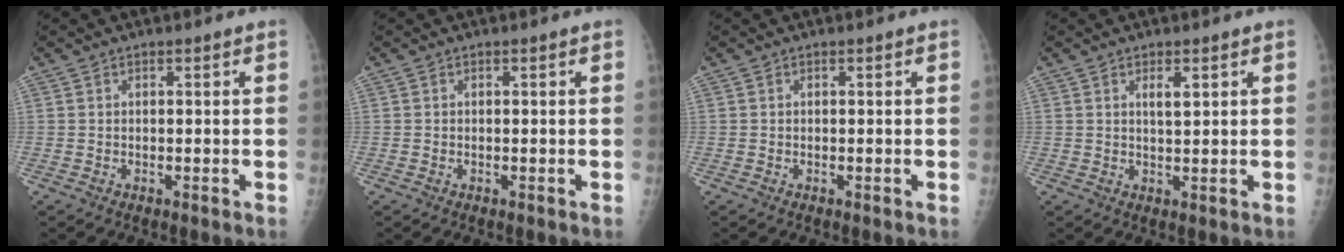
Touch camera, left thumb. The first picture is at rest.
{"total": 0.0}
{"total": 0.0}
{"total": 2.4, "force": [1.2, 0.7, 2.0], "torque": [-0.033, -0.008, 0.021]}